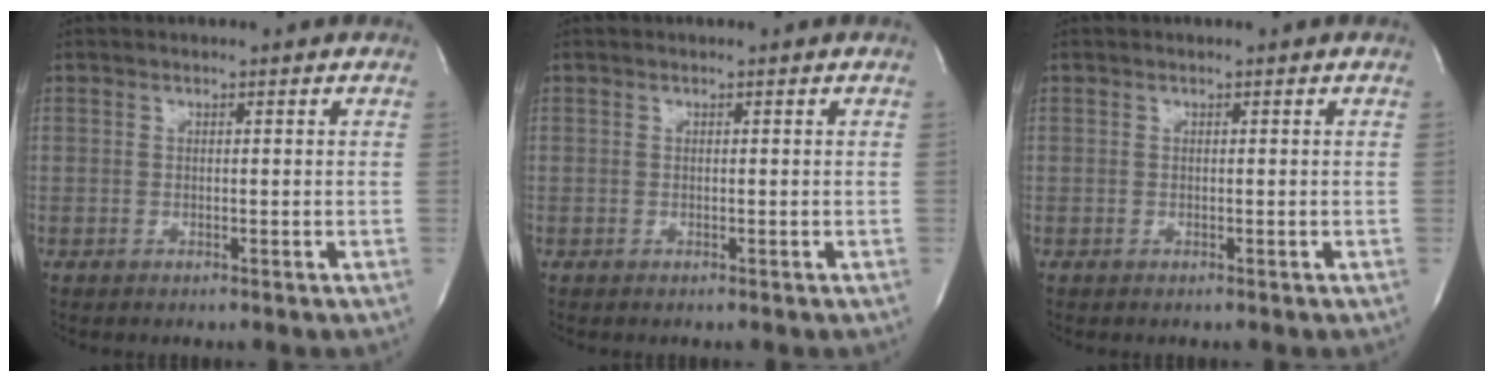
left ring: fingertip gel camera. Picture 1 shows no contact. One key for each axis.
{"total": 0.0}
{"total": 0.0}